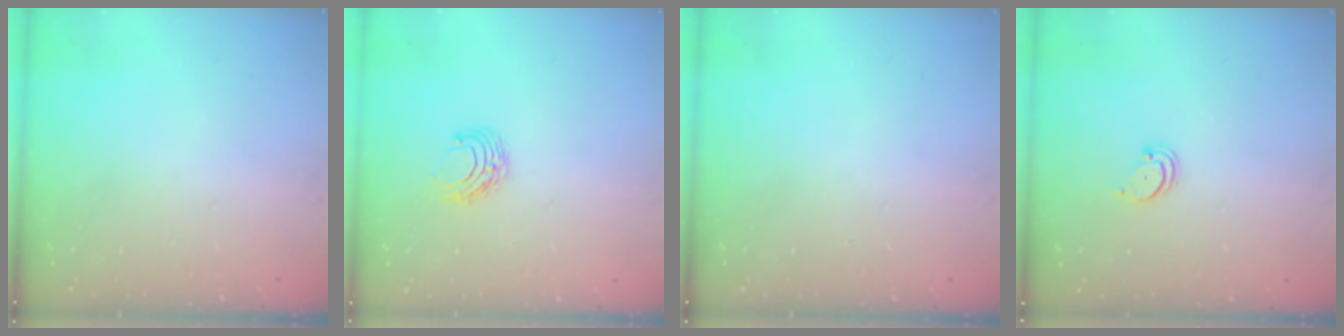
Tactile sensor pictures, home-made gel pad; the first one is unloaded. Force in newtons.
{"total": 6.0, "press": 5.9, "slide": 0.6}
{"total": 0.0}
{"total": 1.4, "press": 1.3, "slide": 0.1}